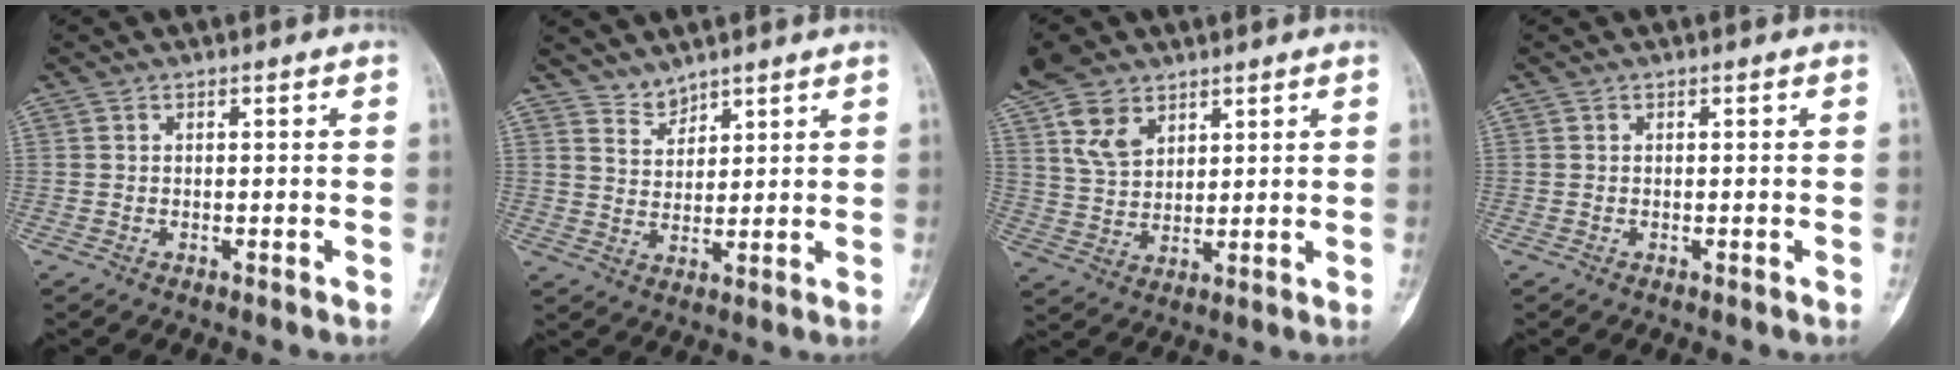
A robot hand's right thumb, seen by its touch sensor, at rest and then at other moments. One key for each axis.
{"total": 3.7, "fx": 3.5, "fy": 1.2, "fz": 0.2, "tx": 0.013, "ty": -0.027, "tz": 0.067}
{"total": 9.3, "fx": 5.6, "fy": 5.7, "fz": 4.8, "tx": -0.080, "ty": -0.017, "tz": 0.116}
{"total": 0.0}